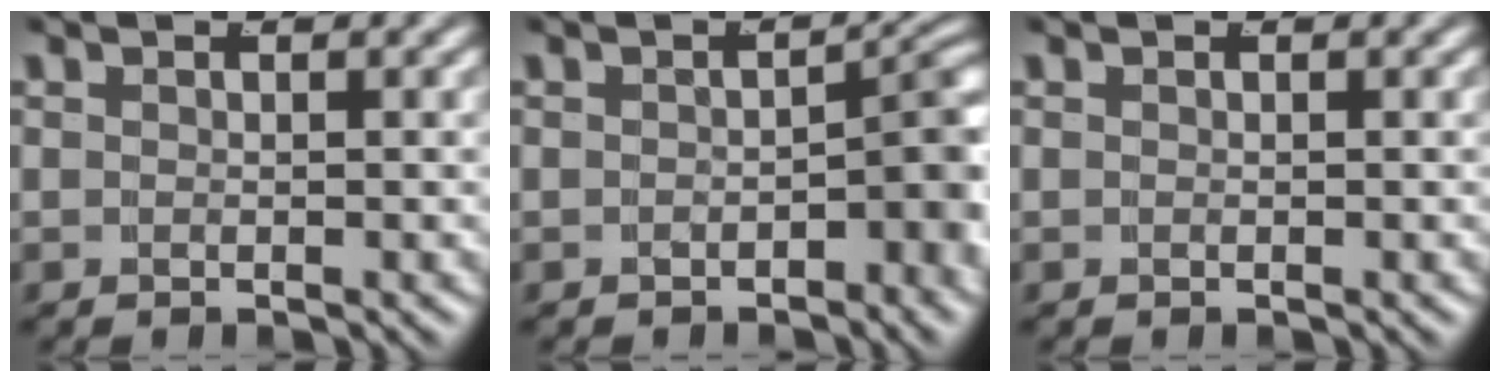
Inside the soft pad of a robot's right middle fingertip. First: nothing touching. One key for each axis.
{"total": 3.8, "fx": -1.5, "fy": 1.5, "fz": 3.1, "tx": -0.023, "ty": 0.001, "tz": -0.020}
{"total": 0.0}